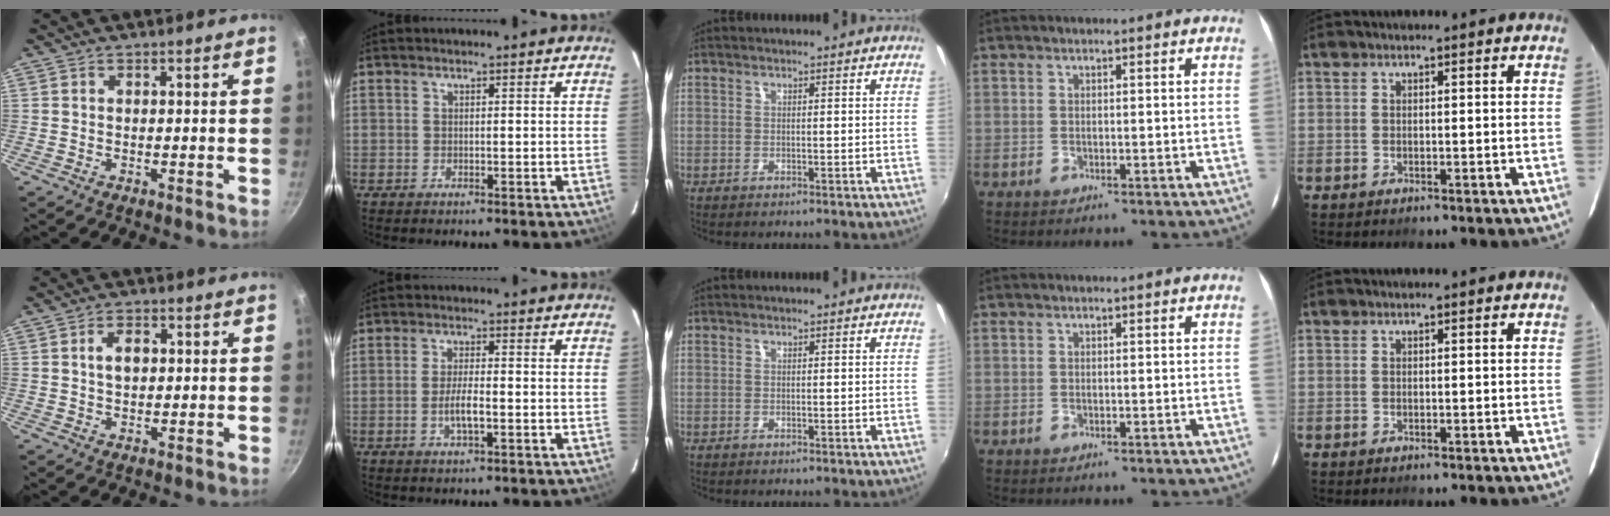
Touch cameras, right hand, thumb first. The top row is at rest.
{"thumb": {"total": 4.2, "force": [0.8, 2.8, 3.1], "torque": [-0.038, 0.006, 0.013]}, "index": {"total": 4.0, "force": [-1.4, 0.9, 3.7], "torque": [-0.072, -0.004, -0.024]}}